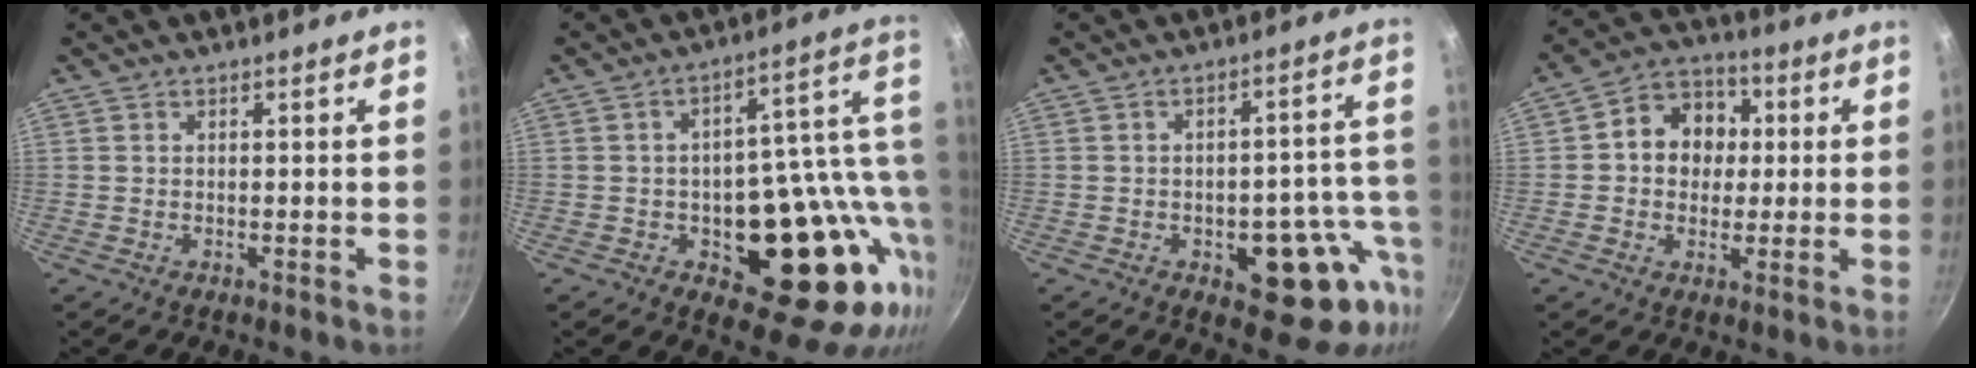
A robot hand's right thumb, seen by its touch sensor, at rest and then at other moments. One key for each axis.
{"total": 22.8, "fx": -0.7, "fy": 13.3, "fz": 18.4, "tx": -0.192, "ty": 0.010, "tz": 0.003}
{"total": 14.2, "fx": -5.2, "fy": 7.1, "fz": 11.2, "tx": -0.076, "ty": 0.034, "tz": -0.065}
{"total": 11.0, "fx": 1.3, "fy": 9.3, "fz": 5.8, "tx": -0.048, "ty": 0.018, "tz": 0.002}